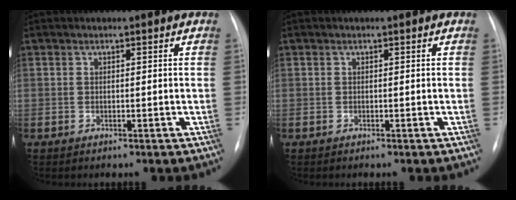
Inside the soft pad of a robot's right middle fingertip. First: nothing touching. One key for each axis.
{"total": 0.0}